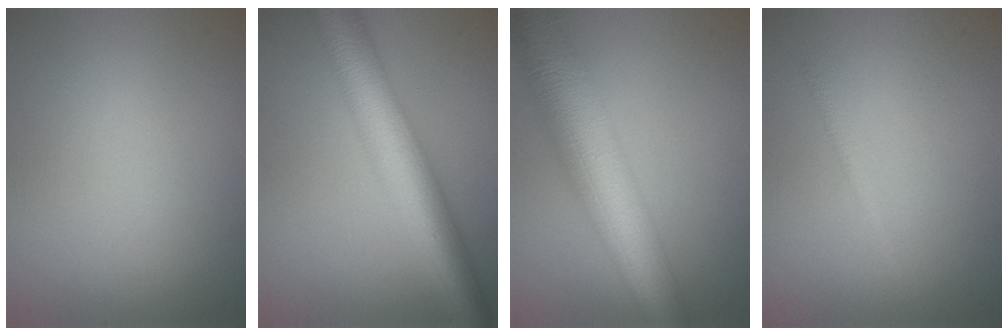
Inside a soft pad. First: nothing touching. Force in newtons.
{"total": 9.5, "press": 9.5, "slide": 0.2}
{"total": 11.2, "press": 11.2, "slide": 0.5}
{"total": 0.7, "press": 0.7, "slide": 0.1}